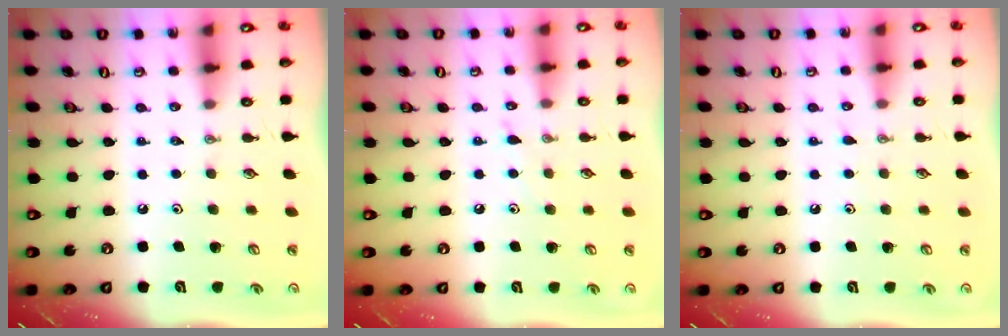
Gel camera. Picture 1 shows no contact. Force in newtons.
{"total": 5.8, "press": 5.8, "slide": 0.7}
{"total": 5.1, "press": 5.0, "slide": 0.5}